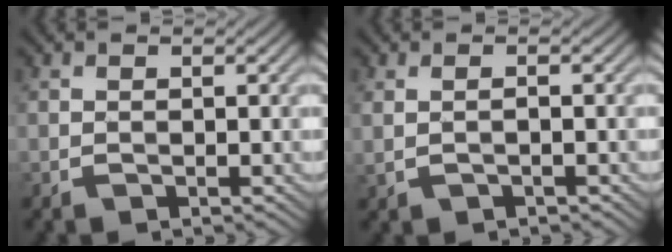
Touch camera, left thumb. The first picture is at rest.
{"total": 1.2, "force": [0.0, 0.5, 1.1], "torque": [-0.030, -0.001, 0.004]}